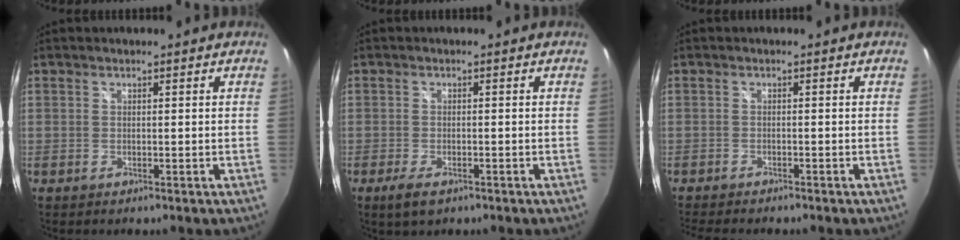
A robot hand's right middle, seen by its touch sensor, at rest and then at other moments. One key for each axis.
{"total": 3.7, "fx": -2.3, "fy": 1.4, "fz": 2.5, "tx": -0.057, "ty": -0.010, "tz": -0.041}
{"total": 5.6, "fx": -5.0, "fy": 0.8, "fz": 2.5, "tx": -0.052, "ty": -0.019, "tz": -0.079}